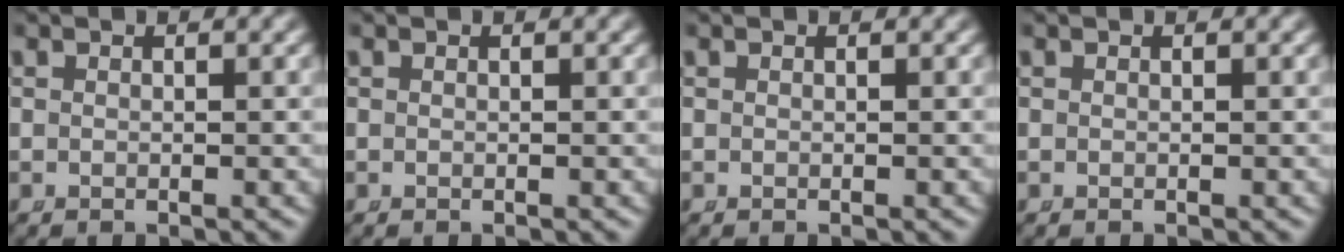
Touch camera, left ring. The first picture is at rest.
{"total": 0.0}
{"total": 0.0}
{"total": 0.0}